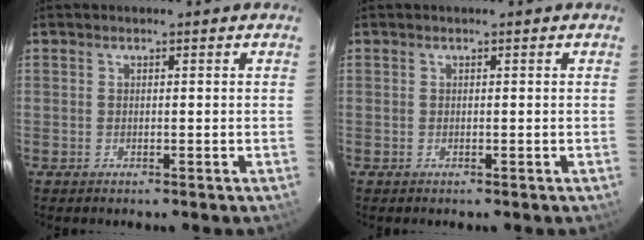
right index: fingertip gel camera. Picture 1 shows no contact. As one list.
[{"total": 0.0}]